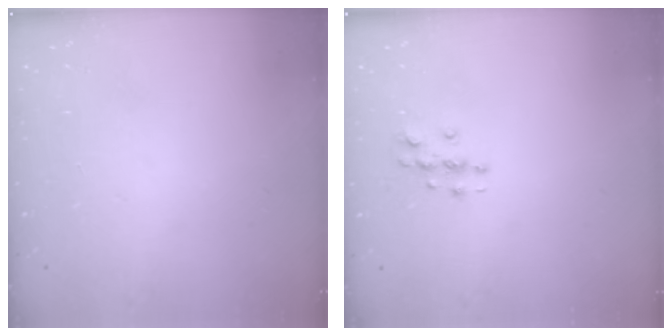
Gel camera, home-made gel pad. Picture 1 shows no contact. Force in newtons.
{"total": 3.9, "press": 3.9, "slide": 0.5}